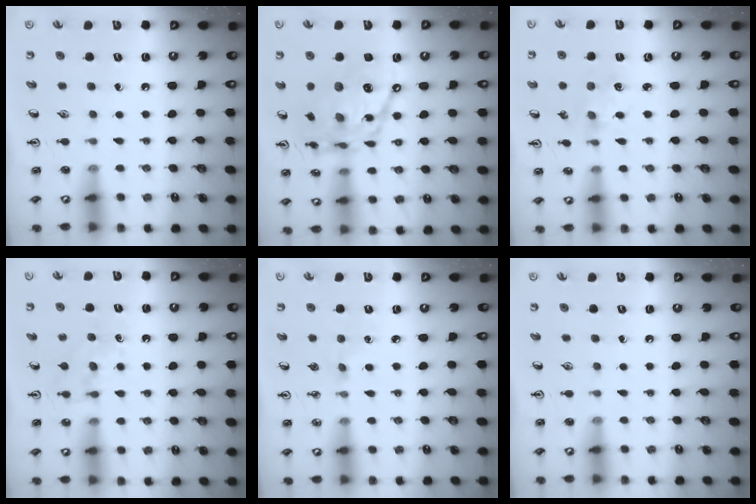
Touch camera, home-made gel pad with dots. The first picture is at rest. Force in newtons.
{"total": 18.2, "press": 18.1, "slide": 1.4}
{"total": 2.9, "press": 2.8, "slide": 0.4}
{"total": 5.6, "press": 5.6, "slide": 0.8}
{"total": 2.7, "press": 2.7, "slide": 0.4}
{"total": 0.0}